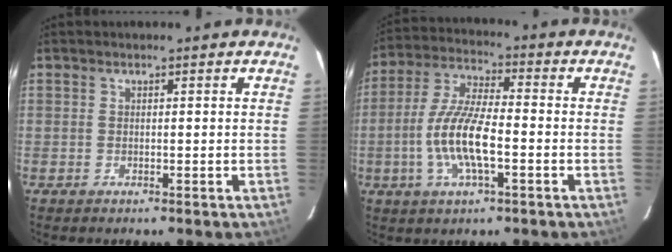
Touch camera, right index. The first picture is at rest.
{"total": 12.0, "force": [-3.1, 3.3, 11.1], "torque": [-0.234, 0.000, -0.062]}